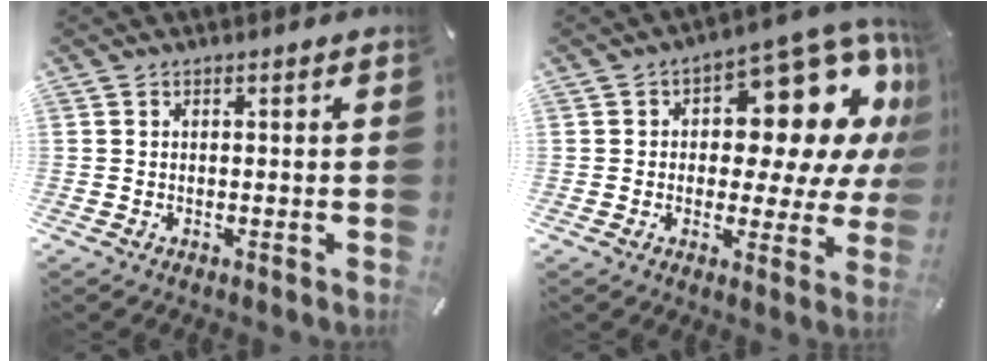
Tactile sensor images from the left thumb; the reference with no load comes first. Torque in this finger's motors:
{"motor_torque": [2.53, 2.47, 1.65, -0.39, 0.14]}